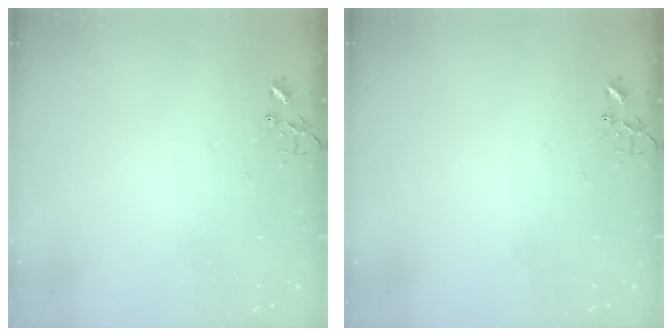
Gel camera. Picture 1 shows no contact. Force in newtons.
{"total": 0.0}